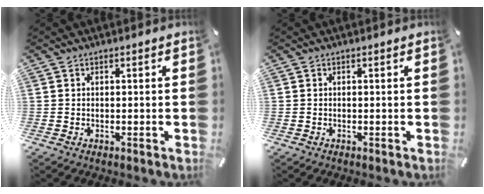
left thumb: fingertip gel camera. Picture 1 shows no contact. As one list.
[{"total": 0.0}]